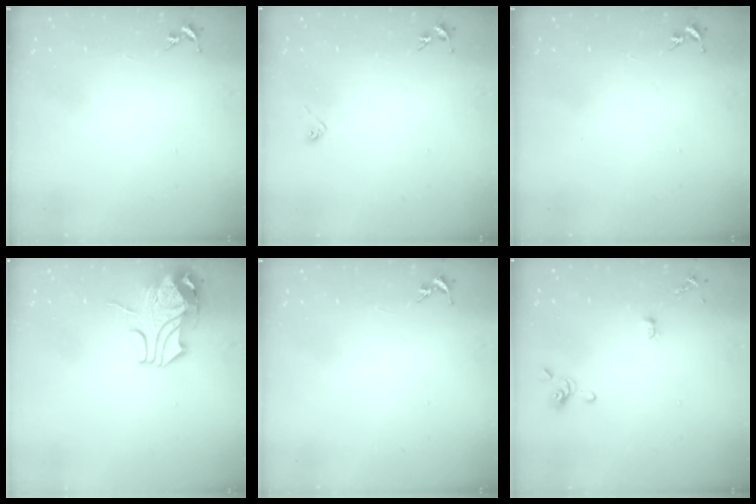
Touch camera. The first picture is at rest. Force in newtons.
{"total": 2.9, "press": 2.8, "slide": 0.8}
{"total": 0.0}
{"total": 10.5, "press": 10.4, "slide": 1.1}
{"total": 0.0}
{"total": 4.0, "press": 3.9, "slide": 0.9}